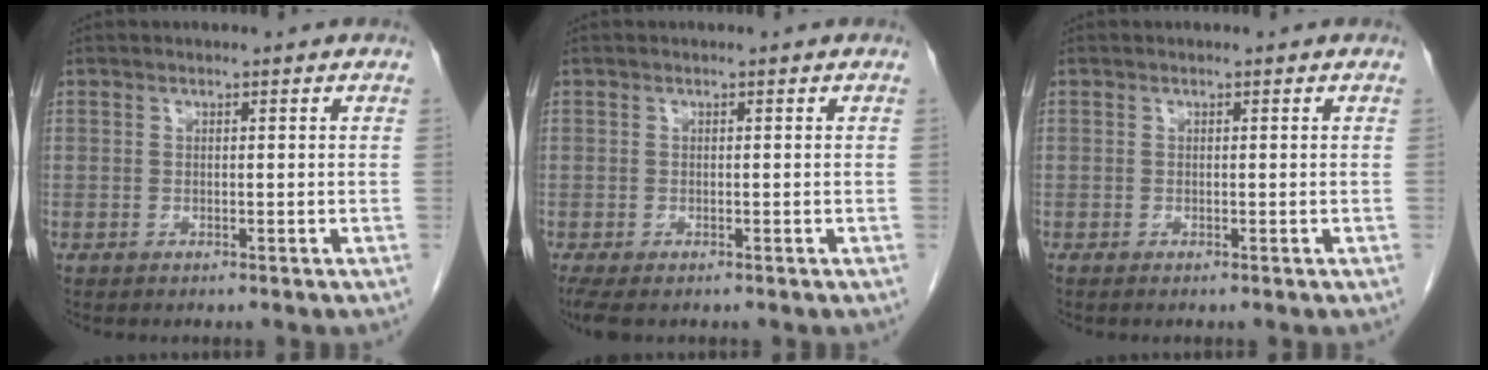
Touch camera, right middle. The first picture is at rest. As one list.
[{"total": 3.8, "force": [-2.6, 1.7, 2.2], "torque": [-0.046, -0.014, -0.044]}, {"total": 0.0}]